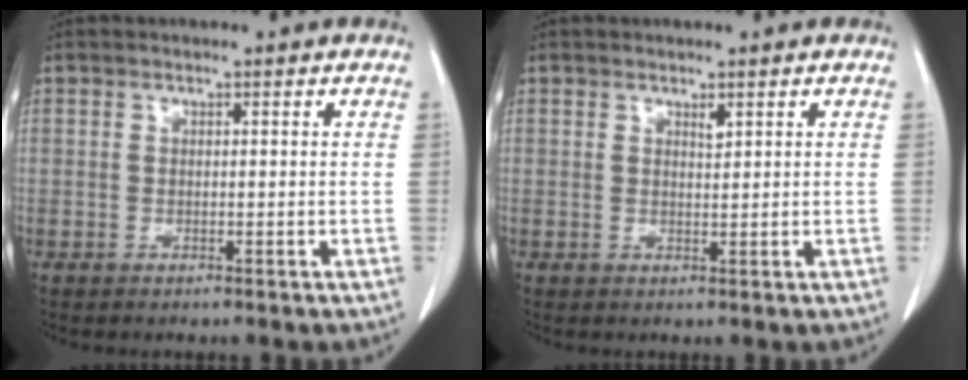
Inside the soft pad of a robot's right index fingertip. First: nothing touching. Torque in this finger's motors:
{"motor_torque": [0.08, 0.02, 0.00, 0.01]}